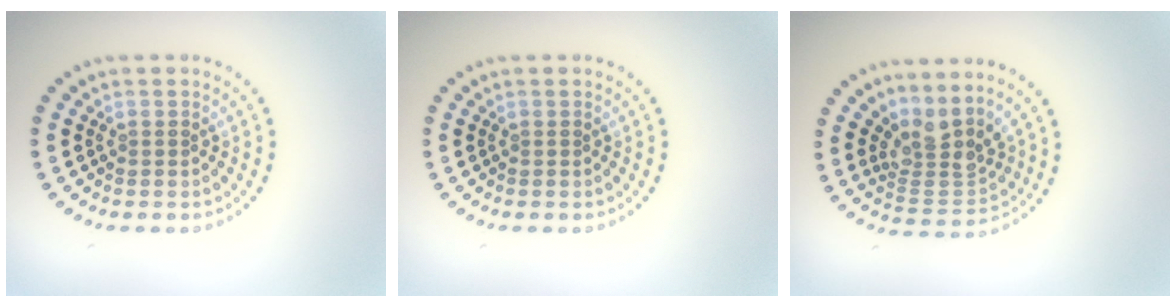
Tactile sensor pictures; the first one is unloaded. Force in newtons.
{"total": 0.0}
{"total": 3.6, "press": 2.4, "slide": 2.7}